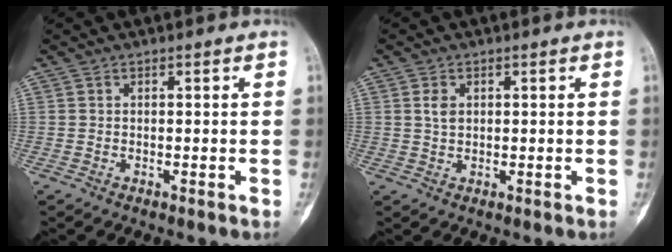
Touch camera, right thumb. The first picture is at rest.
{"total": 2.2, "force": [0.7, 1.5, 1.5], "torque": [-0.025, -0.001, 0.014]}